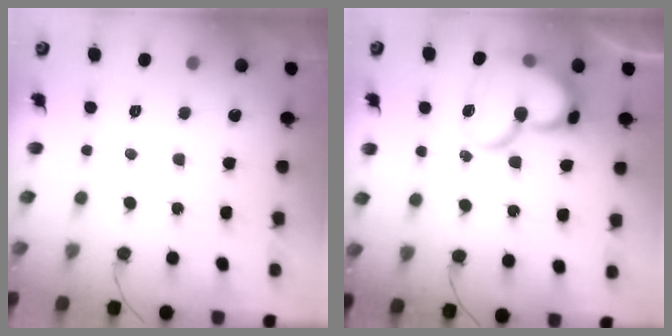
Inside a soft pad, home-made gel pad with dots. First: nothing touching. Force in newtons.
{"total": 18.5, "press": 18.4, "slide": 2.1}